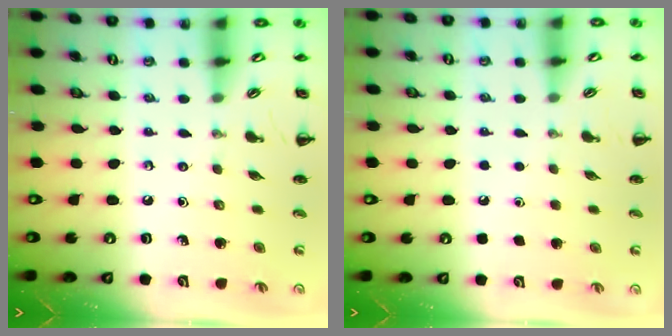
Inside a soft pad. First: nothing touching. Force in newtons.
{"total": 1.8, "press": 1.8, "slide": 0.1}